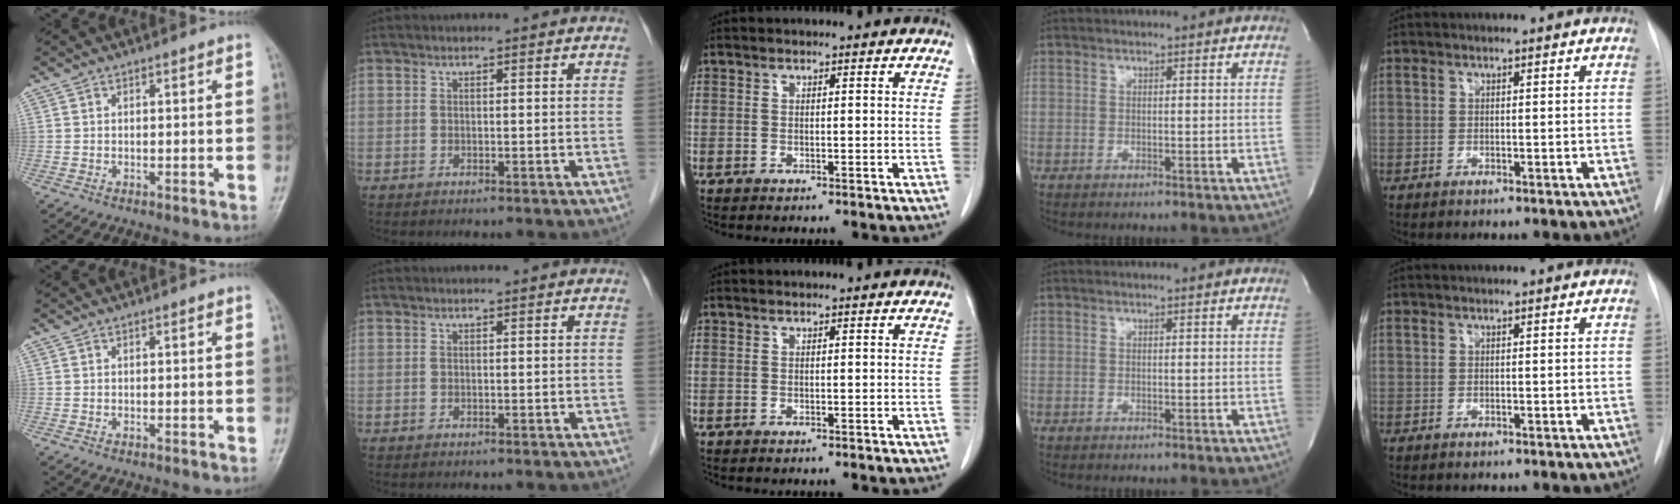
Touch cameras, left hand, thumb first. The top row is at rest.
{}